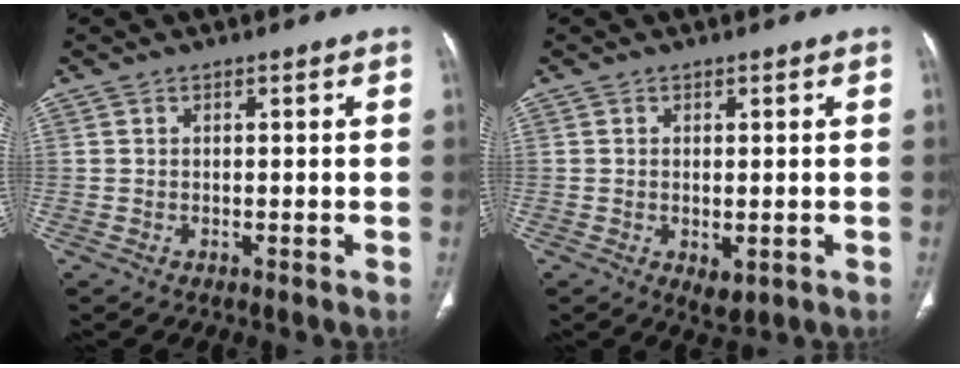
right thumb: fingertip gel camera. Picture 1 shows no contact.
{"total": 2.9, "force": [-0.7, 1.6, 2.3], "torque": [-0.033, -0.008, -0.002]}